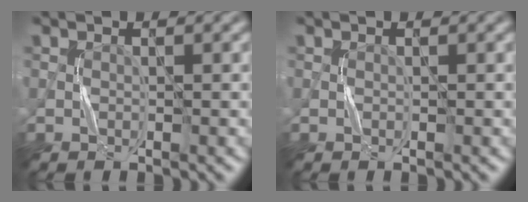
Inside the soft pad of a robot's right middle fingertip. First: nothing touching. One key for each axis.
{"total": 0.0}